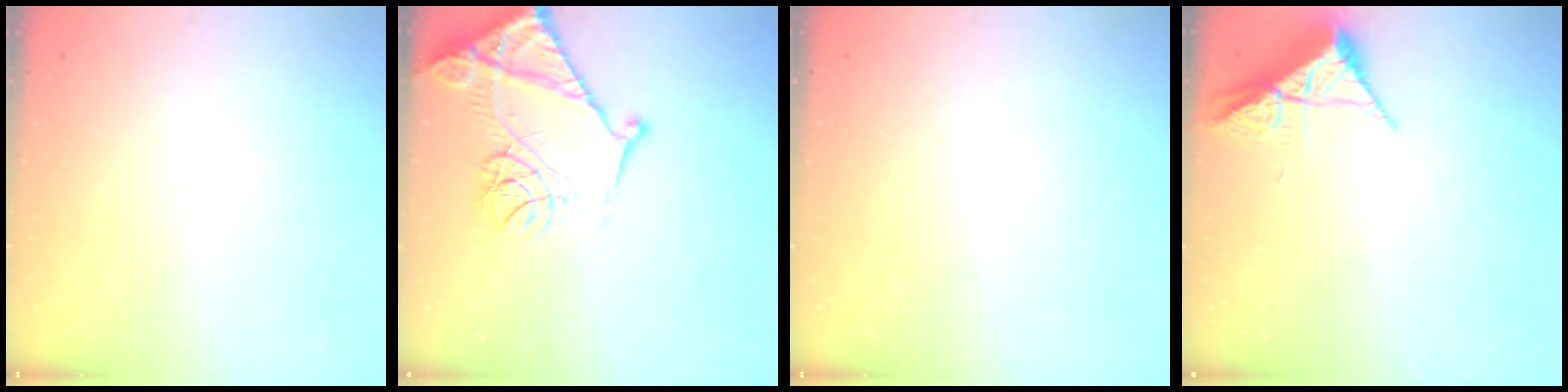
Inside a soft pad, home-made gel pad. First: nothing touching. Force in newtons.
{"total": 19.3, "press": 19.2, "slide": 2.1}
{"total": 0.0}
{"total": 7.0, "press": 7.0, "slide": 0.3}